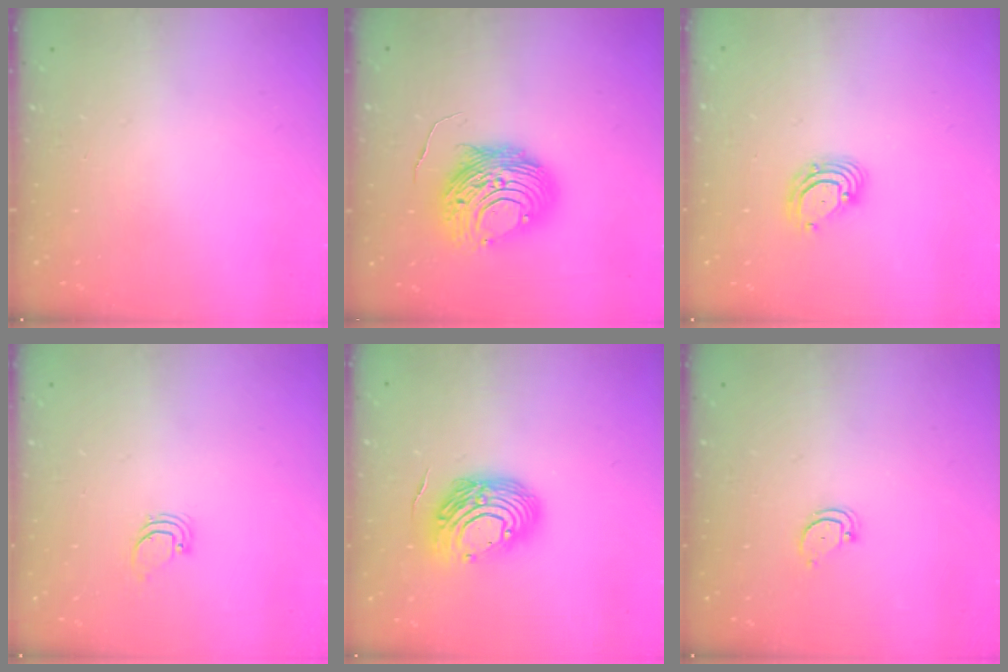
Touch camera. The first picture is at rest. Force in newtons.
{"total": 11.2, "press": 11.1, "slide": 1.1}
{"total": 4.9, "press": 4.9, "slide": 0.5}
{"total": 0.9, "press": 0.9, "slide": 0.0}
{"total": 13.3, "press": 13.1, "slide": 2.3}
{"total": 2.4, "press": 2.4, "slide": 0.2}